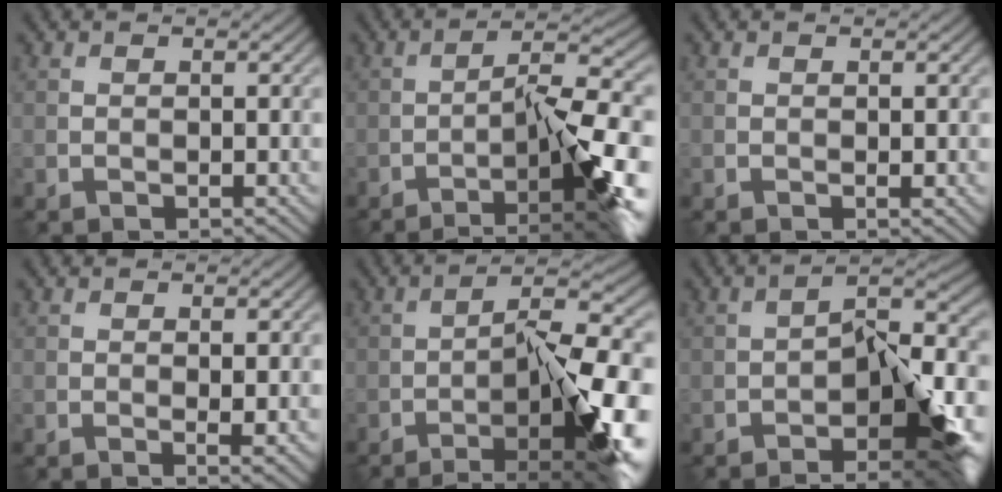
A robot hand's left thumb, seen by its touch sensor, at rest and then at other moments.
{"total": 13.7, "force": [-6.7, 3.0, 11.6], "torque": [-0.154, 0.018, -0.101]}
{"total": 0.0}
{"total": 1.7, "force": [0.0, 0.2, 1.7], "torque": [-0.030, -0.005, -0.001]}
{"total": 15.0, "force": [-6.7, 3.6, 13.0], "torque": [-0.171, 0.009, -0.103]}
{"total": 11.8, "force": [-4.8, 4.4, 9.8], "torque": [-0.141, -0.004, -0.077]}